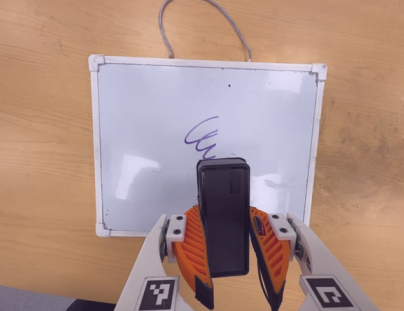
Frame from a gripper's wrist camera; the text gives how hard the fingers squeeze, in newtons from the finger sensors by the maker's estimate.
{"total": 6.9, "left": 6.5, "right": 7.2}